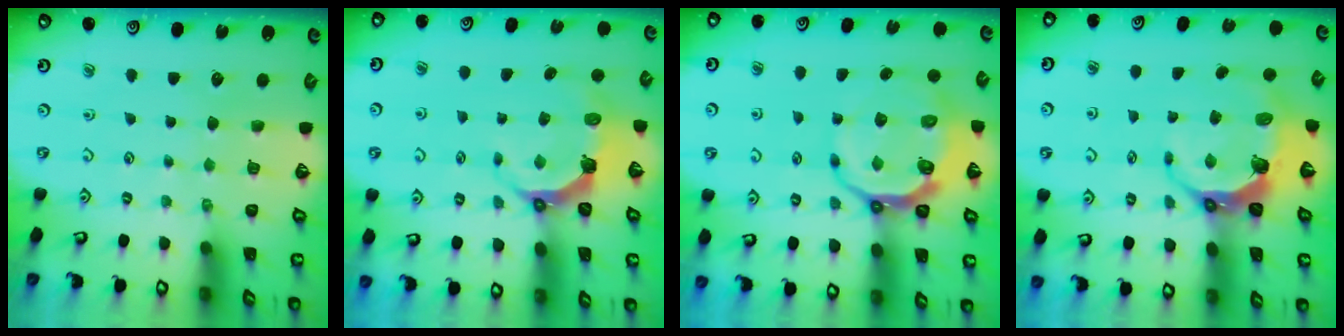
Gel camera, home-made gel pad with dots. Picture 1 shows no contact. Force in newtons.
{"total": 7.3, "press": 5.5, "slide": 4.8}
{"total": 10.4, "press": 9.6, "slide": 3.9}
{"total": 9.4, "press": 8.0, "slide": 5.0}